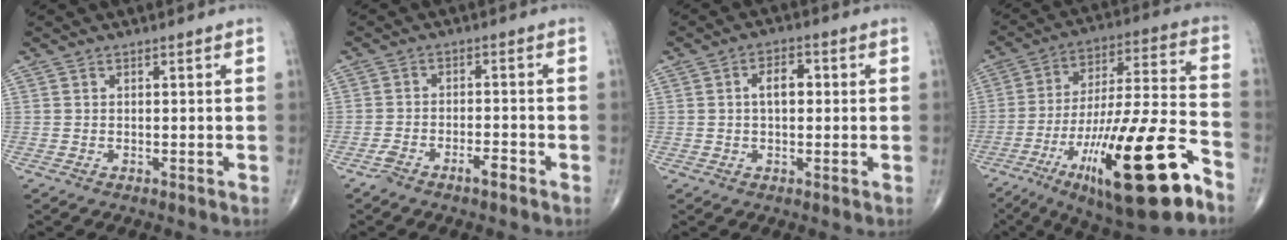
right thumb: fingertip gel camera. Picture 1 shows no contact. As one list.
[{"total": 3.8, "force": [-2.8, 1.0, 2.4], "torque": [-0.050, 0.025, -0.048]}, {"total": 4.5, "force": [0.4, 2.6, 3.7], "torque": [-0.055, 0.011, 0.002]}, {"total": 26.5, "force": [-13.5, 5.9, 22.1], "torque": [-0.367, 0.051, -0.216]}]